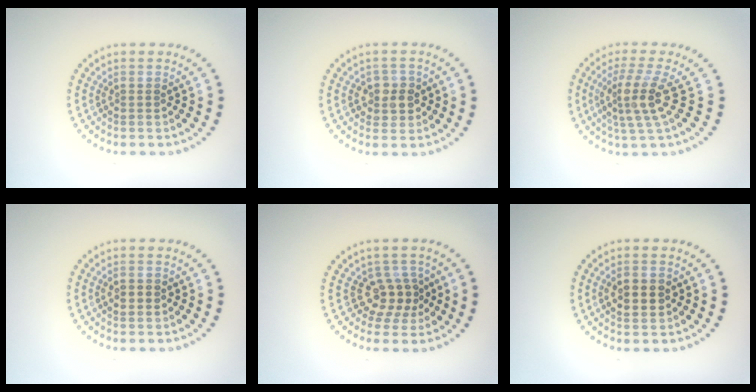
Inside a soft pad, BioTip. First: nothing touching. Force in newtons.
{"total": 2.2, "press": 2.1, "slide": 0.6}
{"total": 3.7, "press": 2.7, "slide": 2.6}
{"total": 1.6, "press": 1.6, "slide": 0.1}
{"total": 2.7, "press": 2.2, "slide": 1.6}
{"total": 2.5, "press": 2.5, "slide": 0.1}